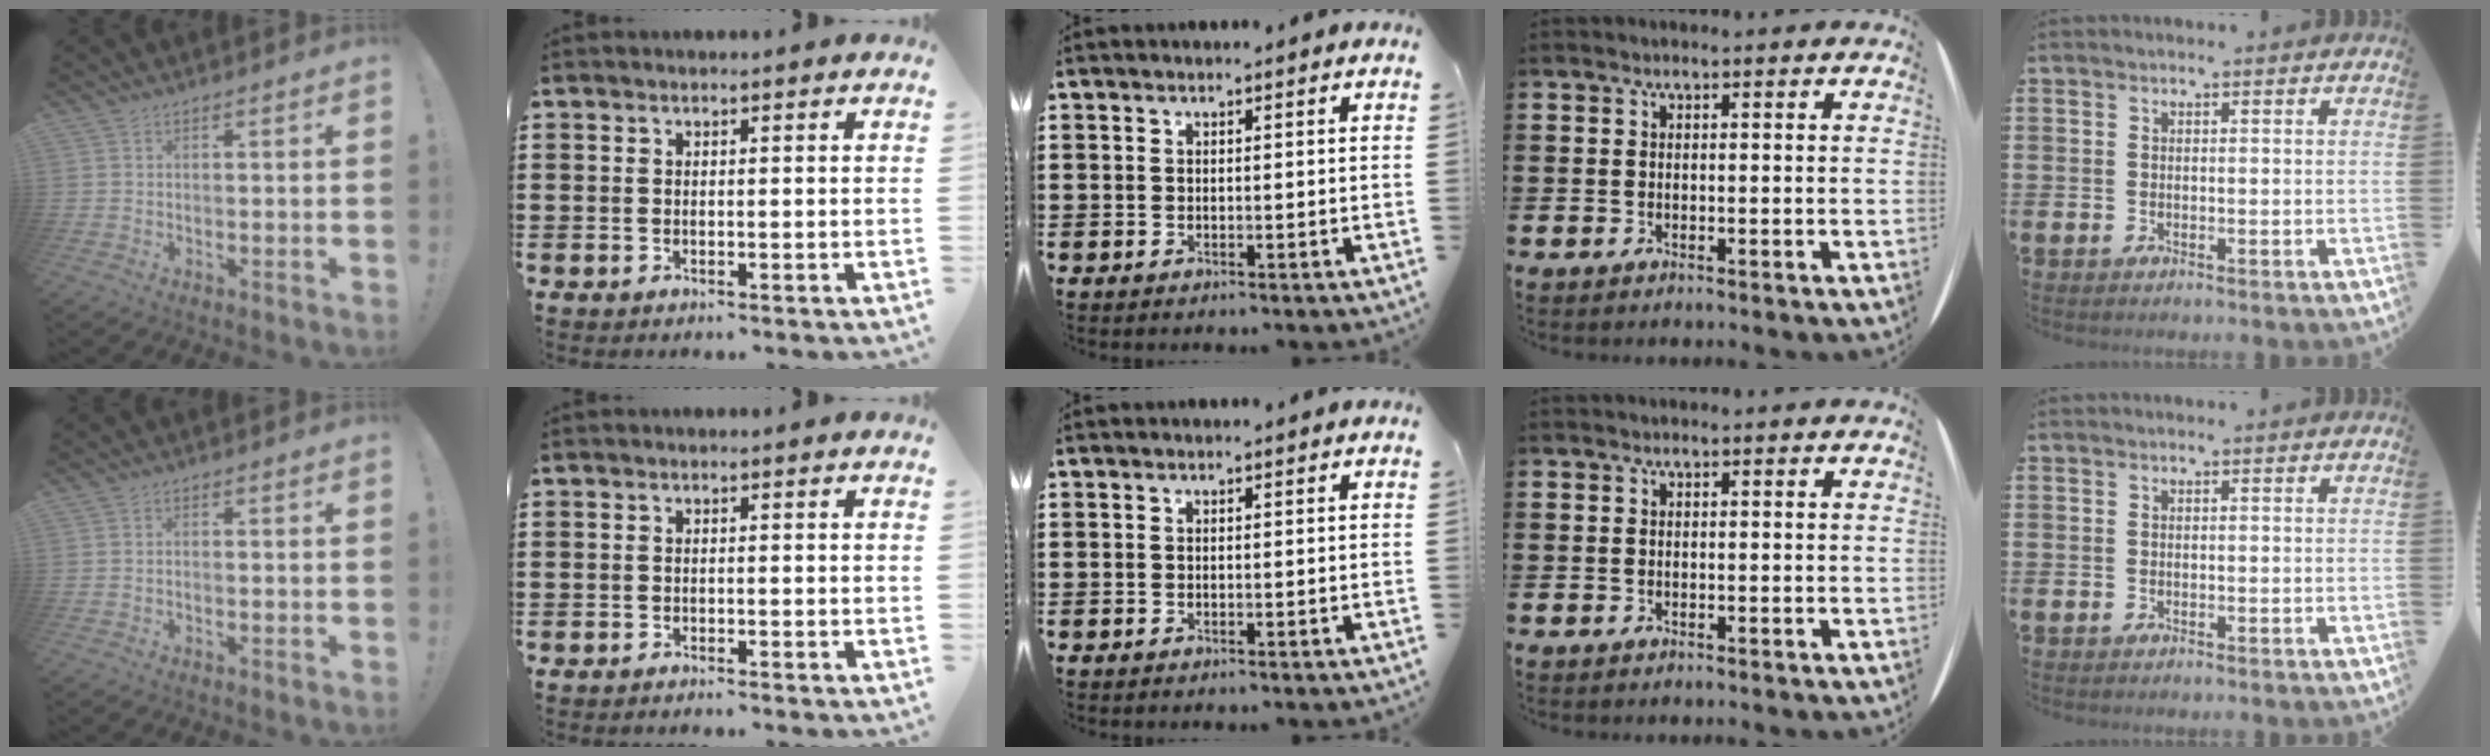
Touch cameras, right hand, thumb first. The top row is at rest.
{"thumb": {"total": 0.8, "force": [-0.6, 0.2, 0.4], "torque": [-0.006, 0.001, -0.011]}, "index": {"total": 0.8, "force": [-0.8, 0.0, 0.0], "torque": [-0.002, -0.001, -0.015]}}